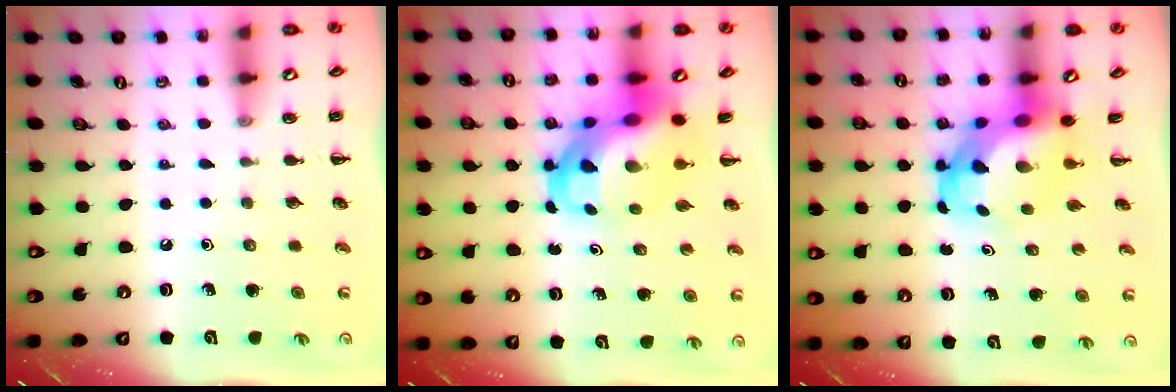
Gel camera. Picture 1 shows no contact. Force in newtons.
{"total": 11.7, "press": 11.2, "slide": 3.3}
{"total": 6.1, "press": 5.8, "slide": 1.8}